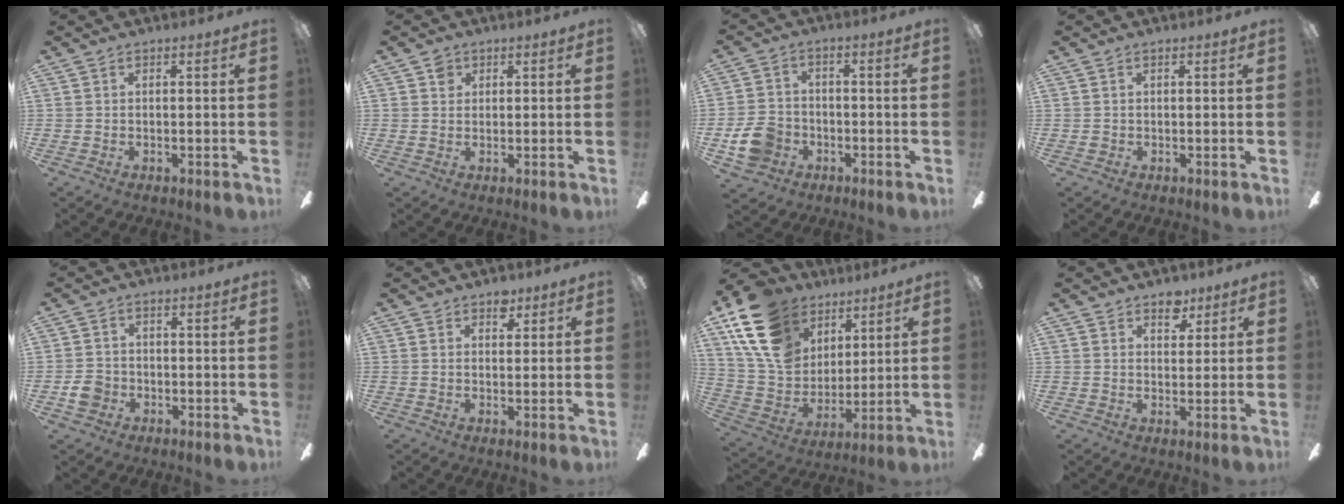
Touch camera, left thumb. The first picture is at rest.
{"total": 2.3, "force": [1.2, 1.8, 0.6], "torque": [-0.007, 0.001, 0.020]}
{"total": 9.3, "force": [-3.4, 7.4, 4.4], "torque": [-0.102, 0.025, -0.061]}
{"total": 0.7, "force": [0.1, 0.6, 0.3], "torque": [-0.005, 0.005, 0.001]}
{"total": 4.5, "force": [-1.5, 3.8, 1.9], "torque": [-0.043, 0.008, -0.027]}
{"total": 4.8, "force": [3.6, 2.9, 1.4], "torque": [-0.006, -0.015, 0.060]}
{"total": 19.3, "force": [10.5, 13.5, 9.0], "torque": [-0.191, -0.037, 0.205]}
{"total": 5.4, "force": [3.9, 3.2, 1.8], "torque": [-0.007, -0.022, 0.066]}